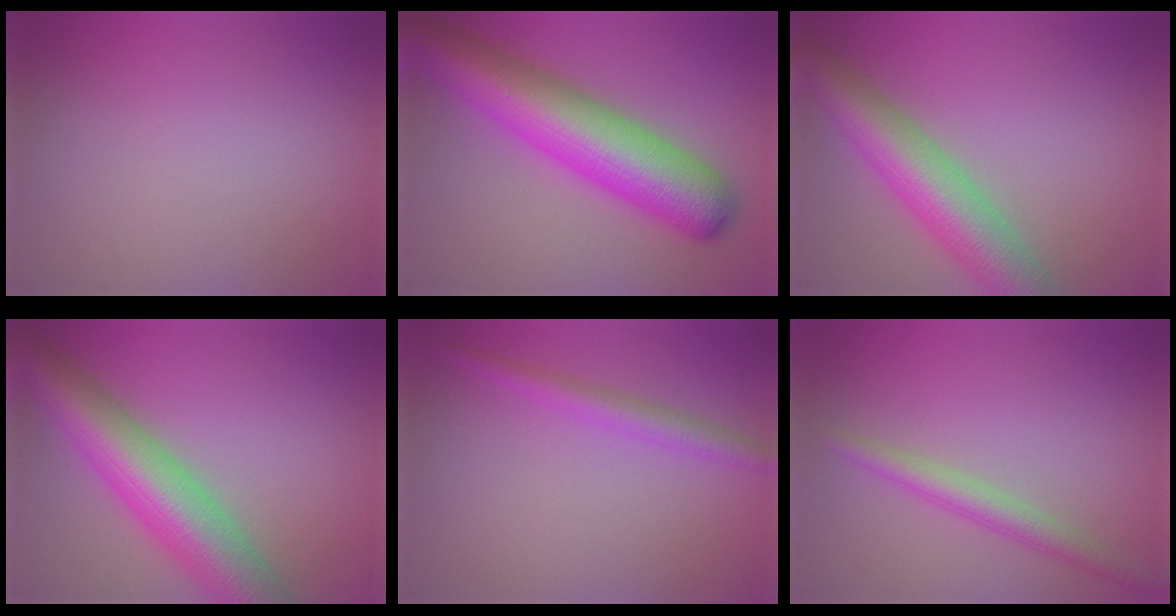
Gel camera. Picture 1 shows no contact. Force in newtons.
{"total": 11.1, "press": 11.1, "slide": 0.3}
{"total": 8.4, "press": 8.4, "slide": 0.4}
{"total": 10.5, "press": 10.5, "slide": 0.5}
{"total": 2.3, "press": 2.3, "slide": 0.1}
{"total": 2.7, "press": 2.7, "slide": 0.1}